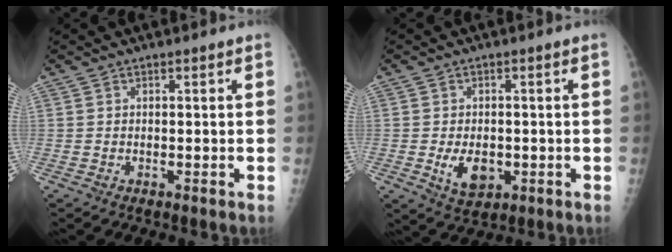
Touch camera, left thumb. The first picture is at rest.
{"total": 6.0, "force": [-1.2, 4.0, 4.3], "torque": [-0.059, -0.006, -0.010]}